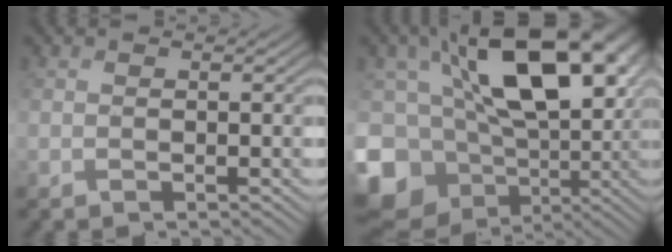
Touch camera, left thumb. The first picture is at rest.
{"total": 18.7, "force": [0.5, 13.3, 13.1], "torque": [-0.250, -0.025, 0.038]}